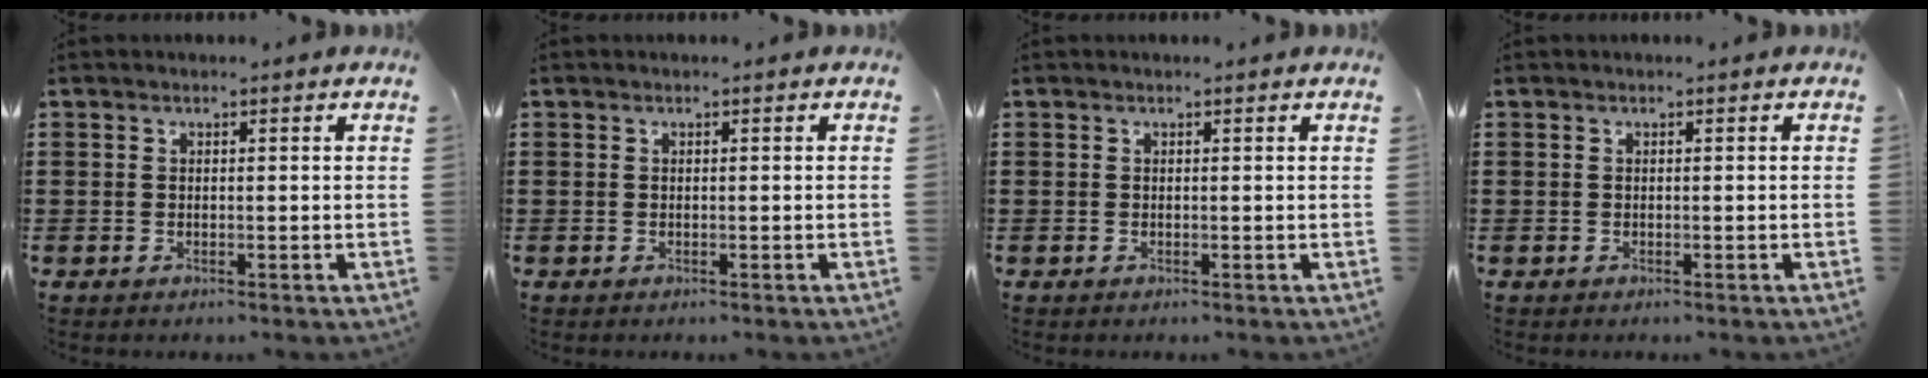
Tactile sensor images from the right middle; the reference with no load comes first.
{"total": 0.0}
{"total": 0.0}
{"total": 0.0}